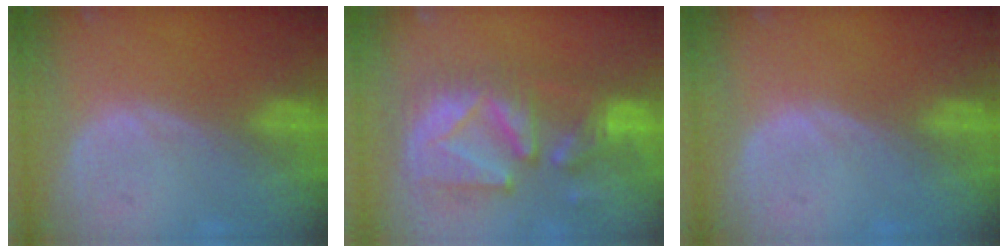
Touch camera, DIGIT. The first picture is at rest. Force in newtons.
{"total": 12.1, "press": 11.0, "slide": 5.1}
{"total": 0.0}